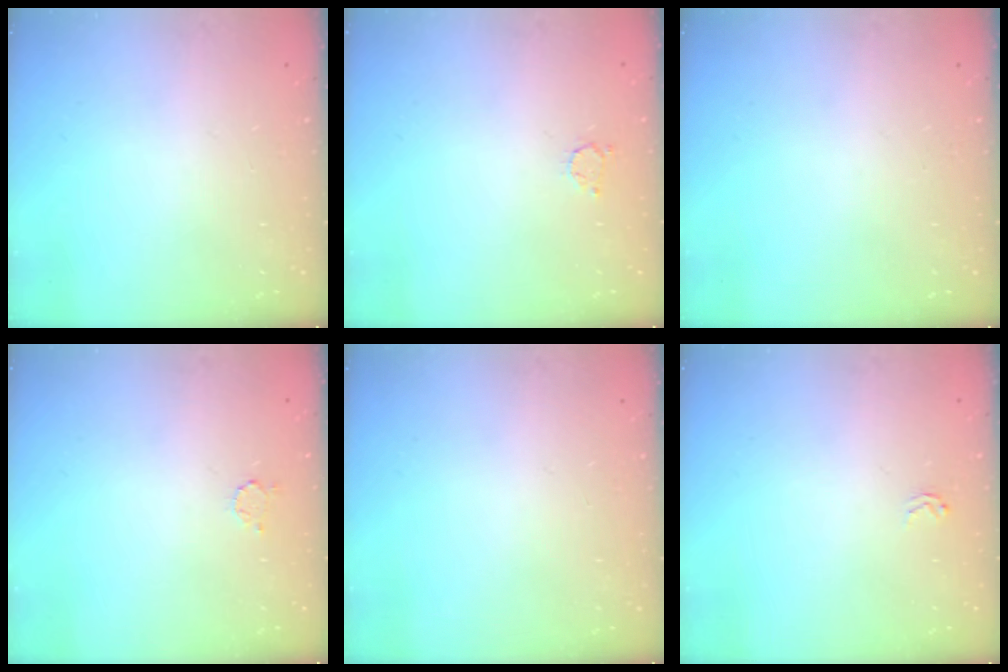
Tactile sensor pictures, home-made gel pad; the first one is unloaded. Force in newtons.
{"total": 2.5, "press": 2.5, "slide": 0.4}
{"total": 0.0}
{"total": 2.3, "press": 2.3, "slide": 0.3}
{"total": 0.0}
{"total": 2.3, "press": 2.2, "slide": 0.2}